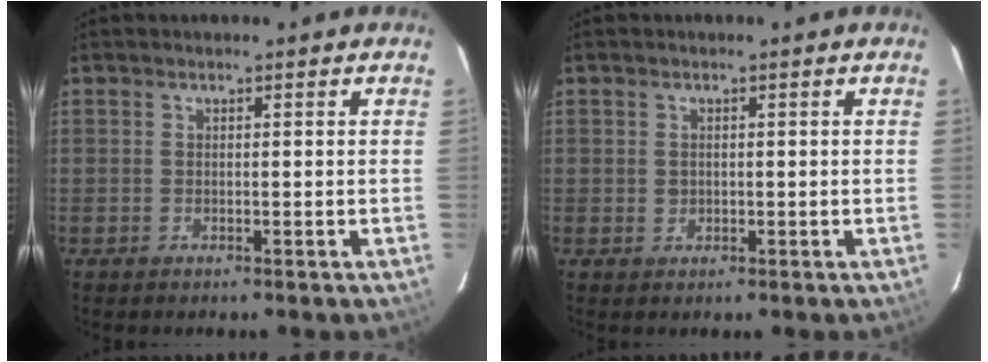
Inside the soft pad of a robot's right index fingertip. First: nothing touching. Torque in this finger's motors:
{"motor_torque": [0.08, 0.08, -0.04, 0.01]}